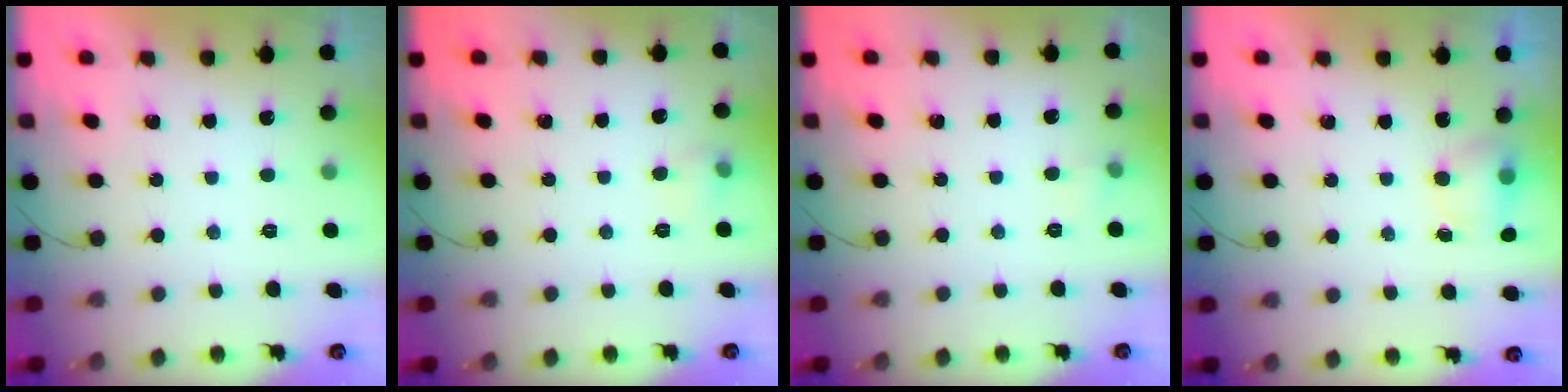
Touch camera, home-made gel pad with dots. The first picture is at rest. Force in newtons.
{"total": 4.0, "press": 3.7, "slide": 1.4}
{"total": 3.2, "press": 3.0, "slide": 1.2}
{"total": 4.7, "press": 4.6, "slide": 1.0}